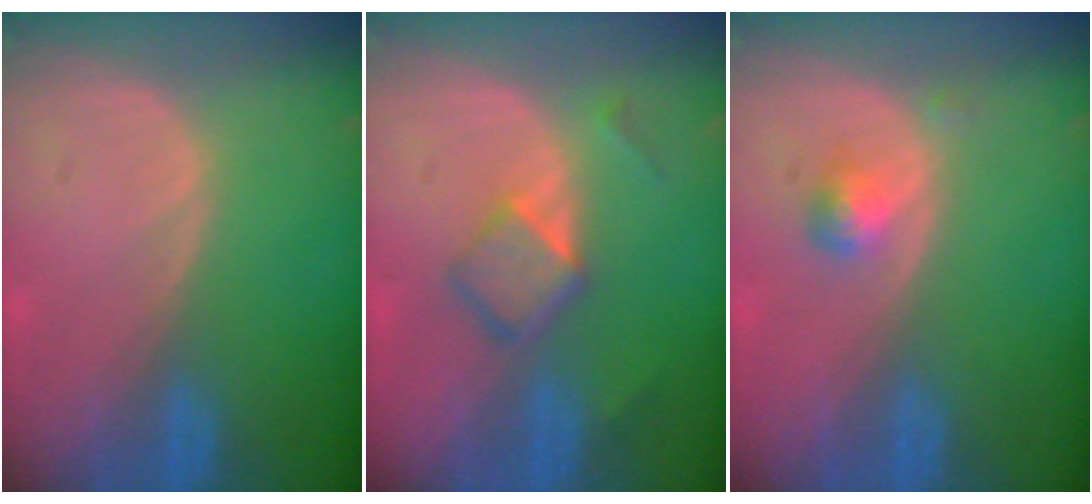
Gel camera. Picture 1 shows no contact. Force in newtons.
{"total": 4.8, "press": 4.5, "slide": 1.4}
{"total": 2.2, "press": 2.2, "slide": 0.2}